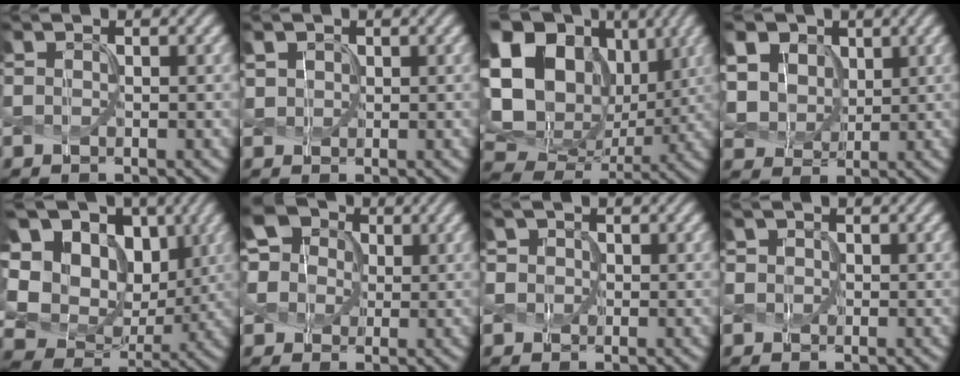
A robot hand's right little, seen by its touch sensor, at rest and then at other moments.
{"total": 1.5, "force": [0.9, 1.1, 0.2], "torque": [-0.010, 0.001, 0.020]}
{"total": 19.2, "force": [5.7, 14.8, 10.8], "torque": [-0.261, 0.034, 0.125]}
{"total": 9.1, "force": [3.9, 7.0, 4.3], "torque": [-0.115, 0.026, 0.066]}
{"total": 16.3, "force": [4.6, 12.8, 9.1], "torque": [-0.210, 0.027, 0.090]}
{"total": 8.8, "force": [3.5, 7.2, 3.7], "torque": [-0.085, 0.035, 0.044]}
{"total": 2.2, "force": [0.8, 2.0, 0.6], "torque": [-0.015, 0.009, 0.007]}
{"total": 1.0, "force": [0.2, 1.0, 0.0], "torque": [0.002, 0.001, -0.002]}